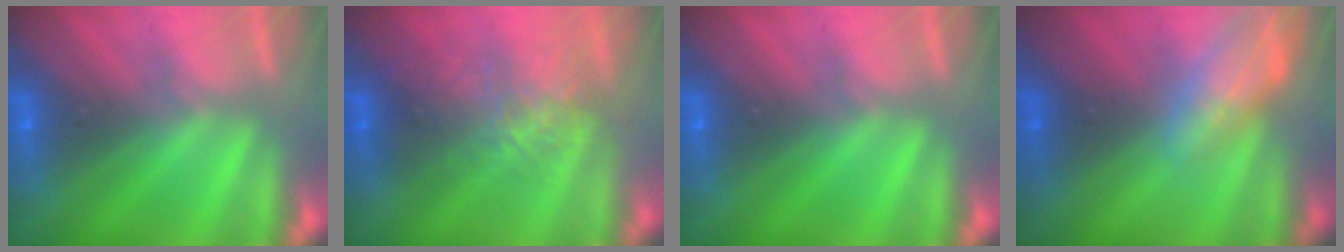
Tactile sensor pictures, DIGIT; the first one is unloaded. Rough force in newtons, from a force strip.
{"total": 2.4}
{"total": 0.0}
{"total": 2.6}